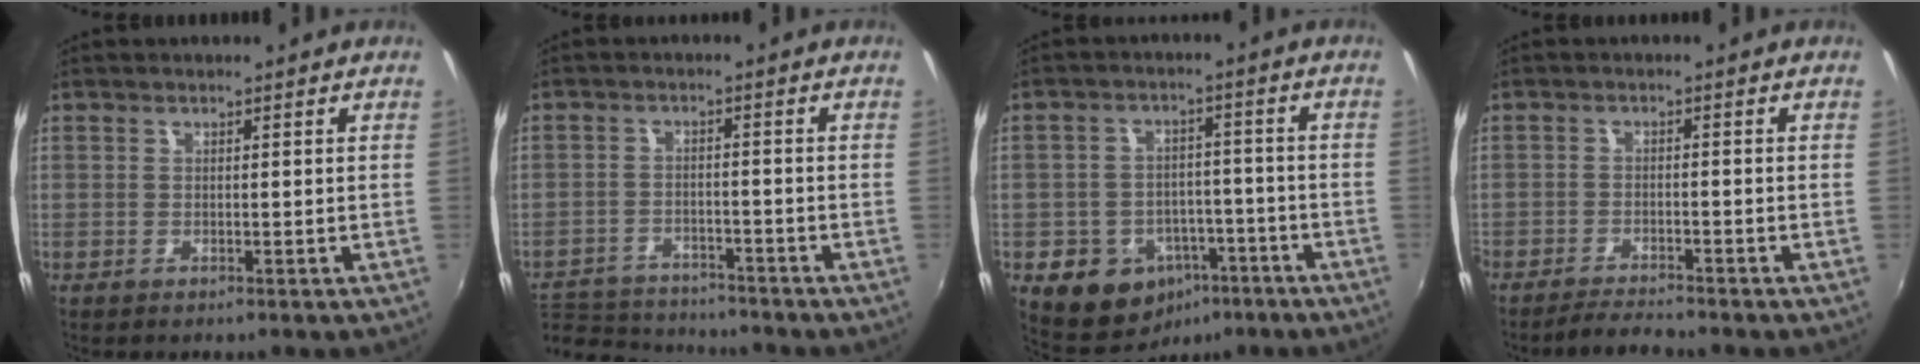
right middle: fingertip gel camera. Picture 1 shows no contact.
{"total": 11.8, "force": [-10.6, 4.3, 3.2], "torque": [-0.088, 0.006, -0.166]}
{"total": 11.9, "force": [-6.1, 9.0, 4.8], "torque": [-0.114, 0.021, -0.065]}
{"total": 3.9, "force": [-3.8, 0.1, 1.0], "torque": [-0.038, -0.008, -0.068]}